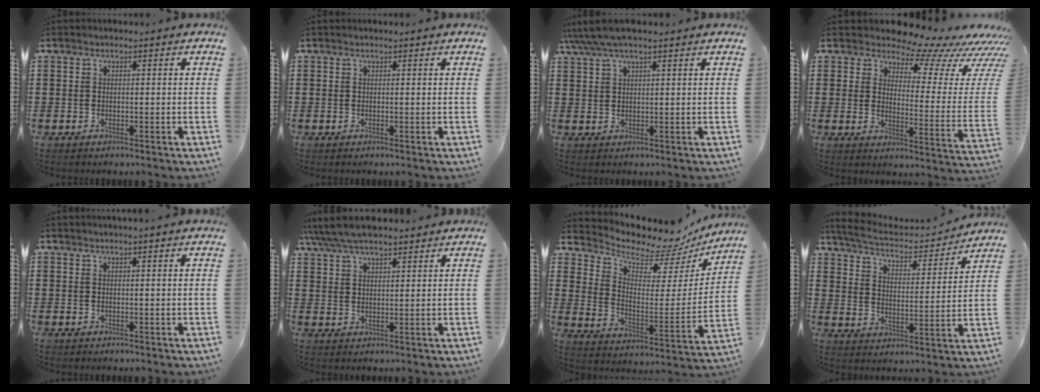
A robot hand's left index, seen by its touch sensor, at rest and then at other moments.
{"total": 0.0}
{"total": 3.9, "force": [3.0, 0.7, 2.4], "torque": [-0.054, 0.003, 0.055]}
{"total": 9.3, "force": [8.2, 2.2, 3.7], "torque": [-0.073, -0.071, 0.135]}
{"total": 1.0, "force": [0.8, -0.2, 0.4], "torque": [-0.007, -0.003, 0.016]}
{"total": 5.6, "force": [5.0, 1.3, 2.2], "torque": [-0.059, -0.009, 0.092]}
{"total": 6.7, "force": [6.2, 2.0, 1.5], "torque": [-0.051, -0.059, 0.101]}
{"total": 5.0, "force": [4.6, 0.9, 1.7], "torque": [-0.060, -0.031, 0.073]}